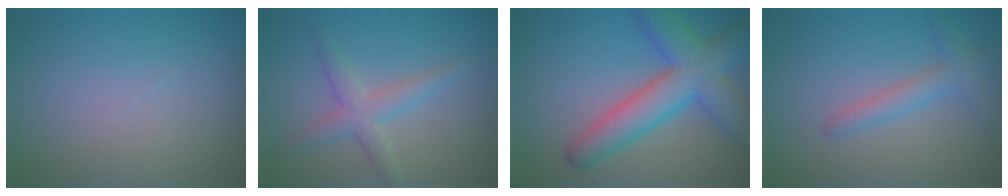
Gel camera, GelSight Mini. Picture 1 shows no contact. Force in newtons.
{"total": 2.9, "press": 2.9, "slide": 0.1}
{"total": 8.3, "press": 8.3, "slide": 0.3}
{"total": 2.4, "press": 2.4, "slide": 0.1}